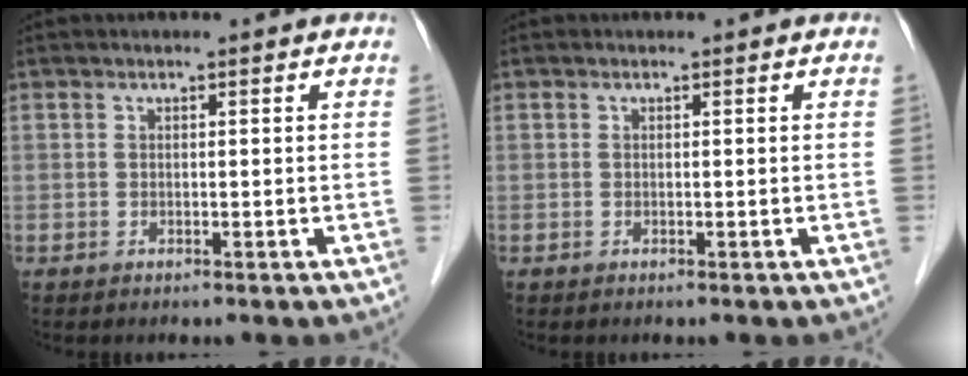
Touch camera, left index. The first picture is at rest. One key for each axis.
{"total": 0.0}